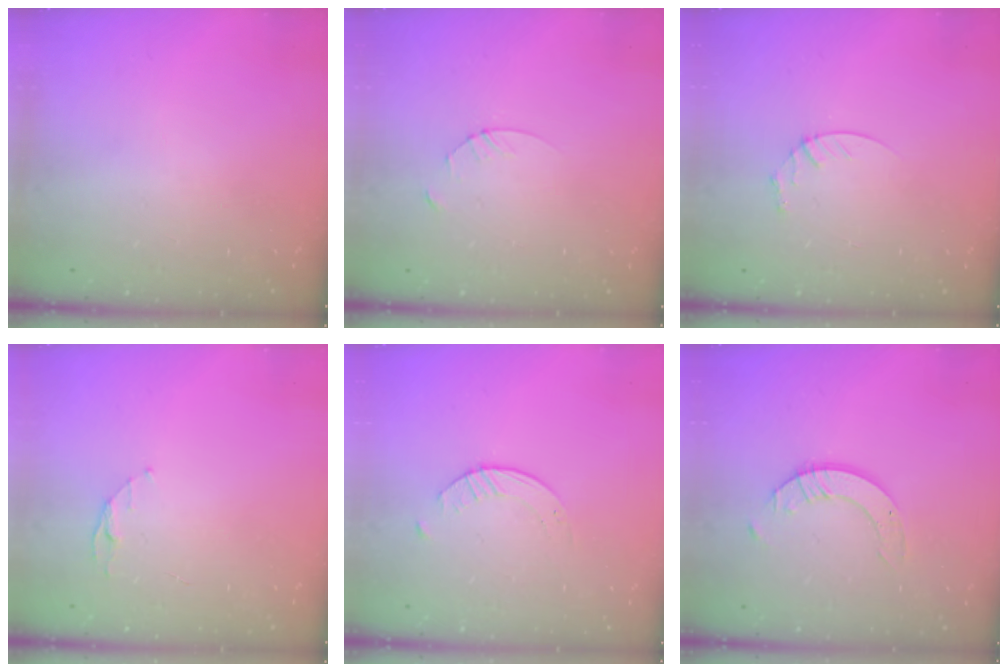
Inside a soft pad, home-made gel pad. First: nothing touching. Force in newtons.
{"total": 3.2, "press": 3.2, "slide": 0.3}
{"total": 3.6, "press": 3.6, "slide": 0.4}
{"total": 4.4, "press": 4.4, "slide": 0.5}
{"total": 1.6, "press": 1.6, "slide": 0.3}
{"total": 3.5, "press": 3.4, "slide": 0.4}